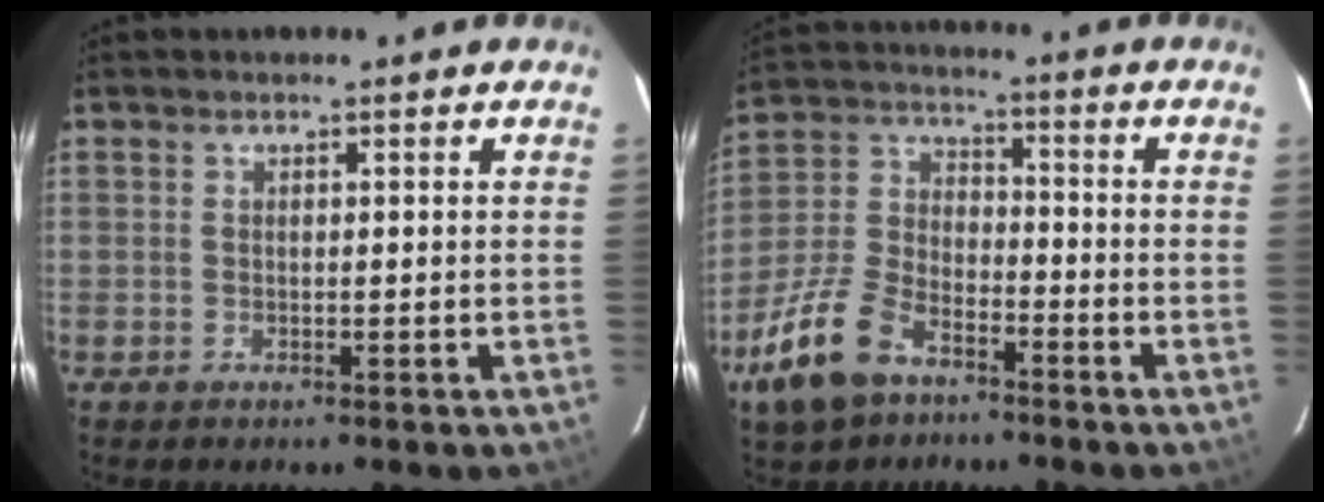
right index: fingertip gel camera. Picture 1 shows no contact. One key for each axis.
{"total": 13.6, "fx": -8.5, "fy": 7.1, "fz": 7.8, "tx": -0.187, "ty": 0.004, "tz": -0.159}